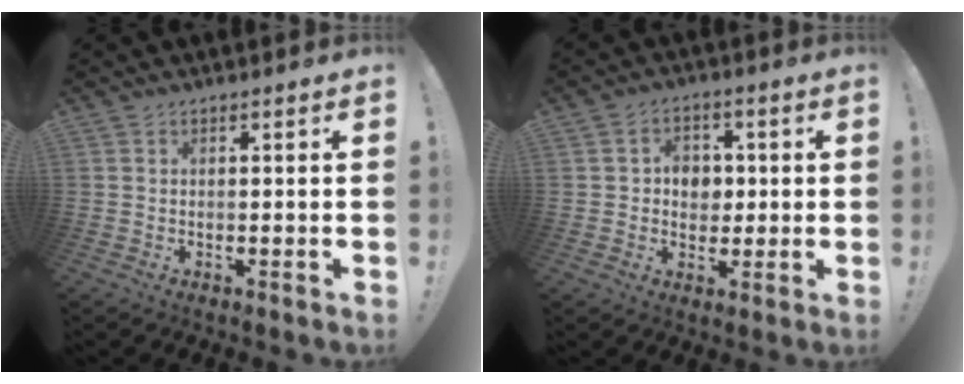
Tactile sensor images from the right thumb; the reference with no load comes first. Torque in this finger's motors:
{"motor_torque": [0.88, 0.88, -0.08, 0.07, -0.05]}